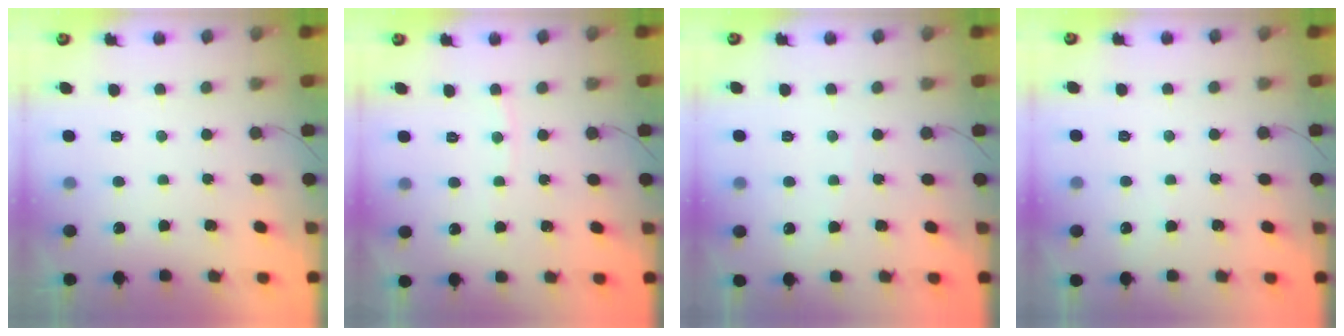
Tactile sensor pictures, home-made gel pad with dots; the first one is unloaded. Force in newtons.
{"total": 3.0, "press": 3.0, "slide": 0.3}
{"total": 3.0, "press": 3.0, "slide": 0.3}
{"total": 1.2, "press": 1.2, "slide": 0.3}